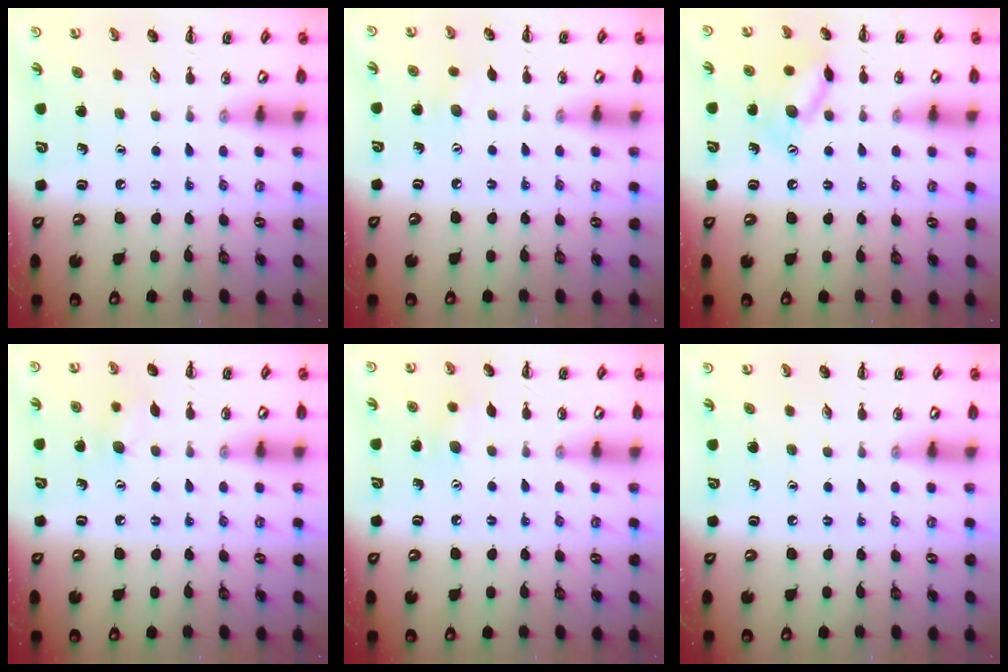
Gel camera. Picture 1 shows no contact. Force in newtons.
{"total": 4.7, "press": 4.6, "slide": 1.0}
{"total": 11.3, "press": 11.2, "slide": 0.8}
{"total": 7.0, "press": 6.8, "slide": 1.7}
{"total": 6.8, "press": 6.7, "slide": 1.4}
{"total": 0.0}